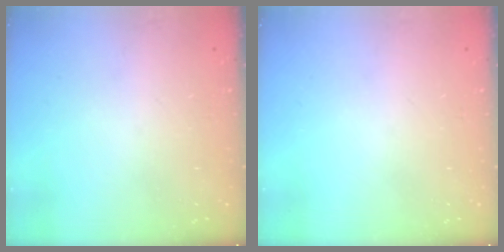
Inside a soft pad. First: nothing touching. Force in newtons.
{"total": 0.0}